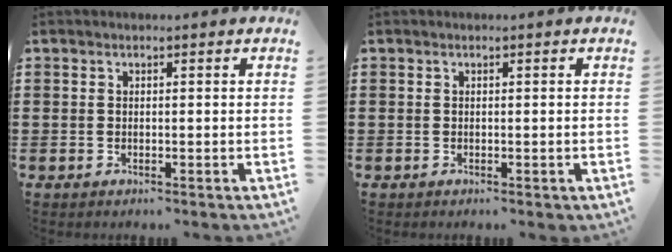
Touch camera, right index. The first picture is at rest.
{"total": 0.0}